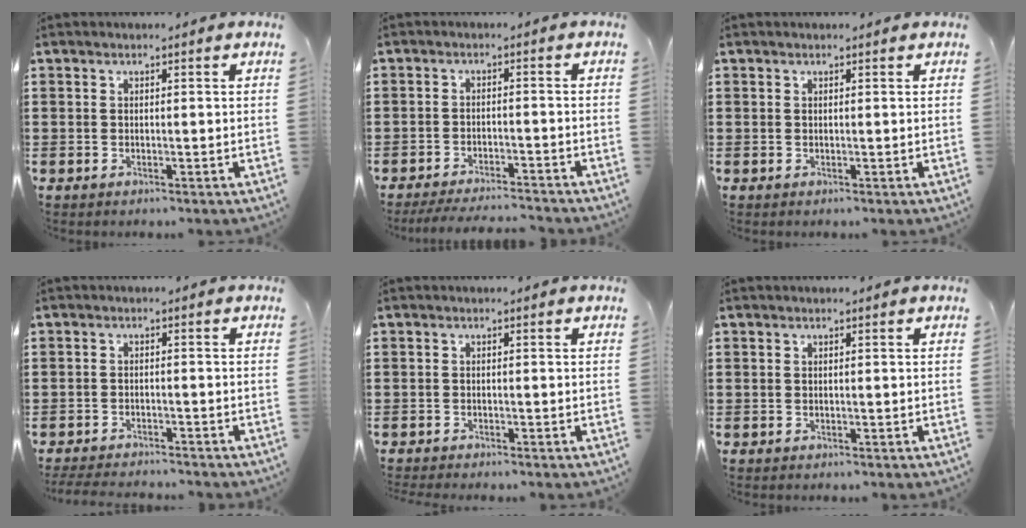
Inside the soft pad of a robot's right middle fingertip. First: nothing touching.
{"total": 3.7, "force": [-3.6, 0.0, 1.0], "torque": [-0.023, -0.003, -0.072]}
{"total": 0.0}
{"total": 2.8, "force": [-2.8, 0.2, 0.3], "torque": [-0.016, -0.003, -0.060]}
{"total": 0.8, "force": [-0.8, 0.0, 0.0], "torque": [-0.003, -0.001, -0.017]}
{"total": 0.0}